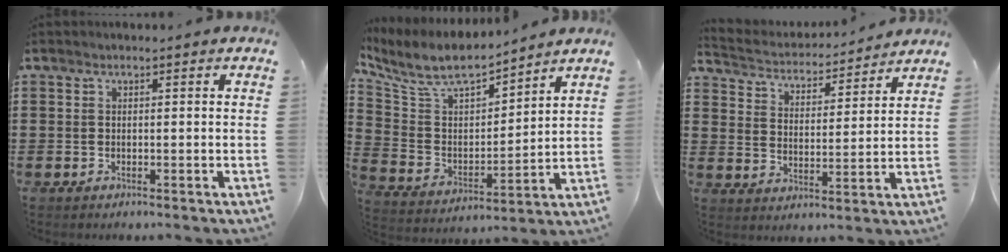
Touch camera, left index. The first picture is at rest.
{"total": 8.3, "force": [7.4, 1.8, 3.3], "torque": [-0.102, -0.048, 0.127]}
{"total": 3.2, "force": [3.2, 0.4, 0.0], "torque": [-0.023, -0.030, 0.047]}